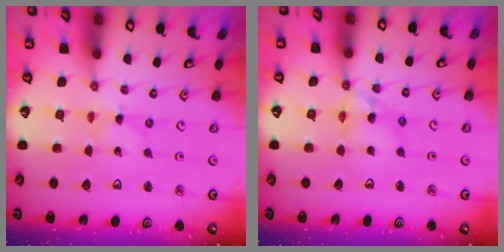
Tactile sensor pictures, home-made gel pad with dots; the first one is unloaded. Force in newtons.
{"total": 8.8, "press": 8.8, "slide": 0.8}